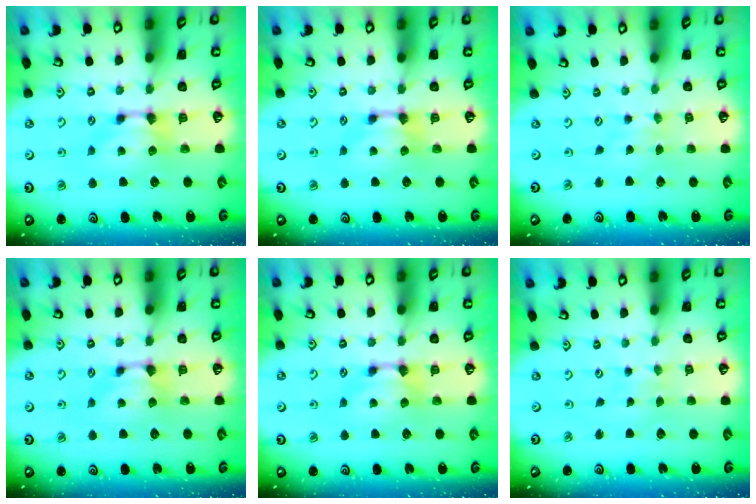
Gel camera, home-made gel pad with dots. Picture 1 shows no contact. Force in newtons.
{"total": 0.0}
{"total": 2.0, "press": 2.0, "slide": 0.1}
{"total": 0.5, "press": 0.4, "slide": 0.3}
{"total": 0.0}
{"total": 4.8, "press": 4.8, "slide": 0.1}